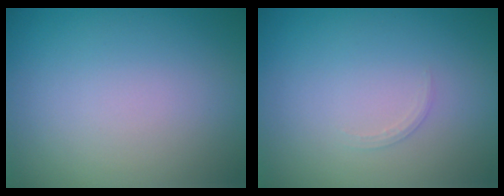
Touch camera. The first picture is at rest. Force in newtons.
{"total": 0.7, "press": 0.7, "slide": 0.1}